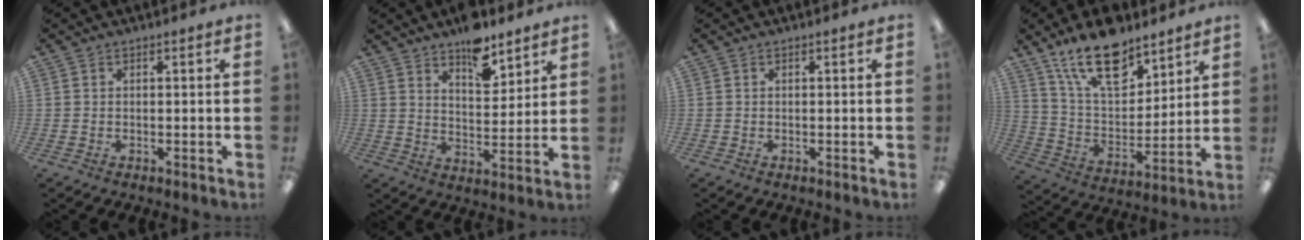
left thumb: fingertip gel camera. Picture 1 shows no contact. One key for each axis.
{"total": 9.4, "fx": 7.5, "fy": 4.1, "fz": 4.0, "tx": -0.047, "ty": -0.048, "tz": 0.130}
{"total": 0.0}
{"total": 18.9, "fx": 13.3, "fy": 8.8, "fz": 10.2, "tx": -0.178, "ty": -0.070, "tz": 0.234}